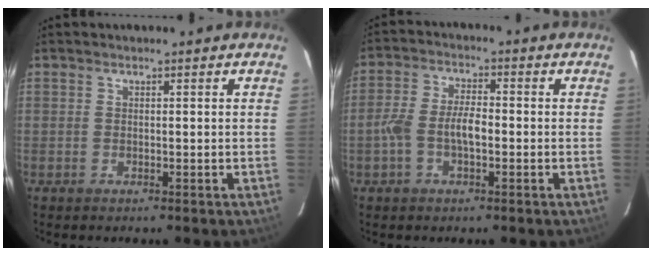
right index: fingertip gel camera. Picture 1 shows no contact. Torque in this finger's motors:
{"motor_torque": [0.87, -0.10, 0.49, 0.13]}